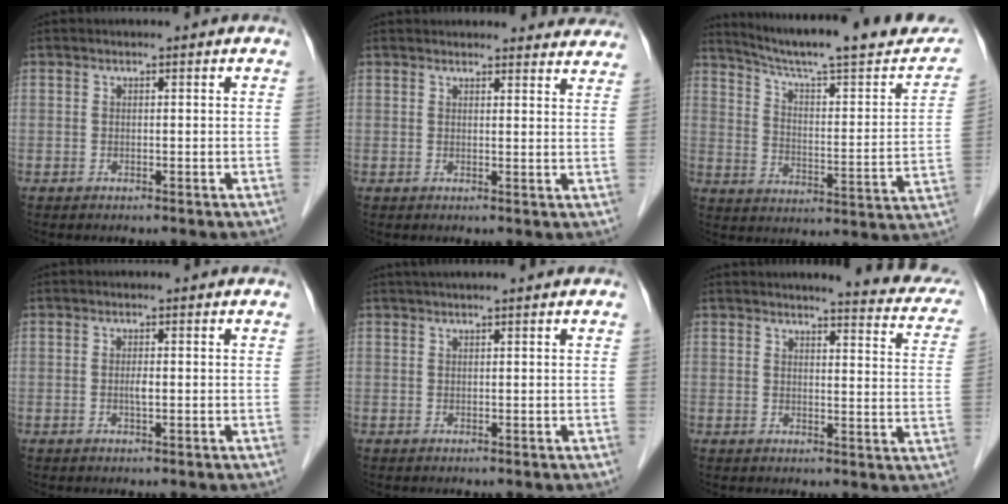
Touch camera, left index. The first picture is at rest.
{"total": 14.5, "force": [14.0, 3.0, 2.6], "torque": [0.000, 0.002, 0.142]}
{"total": 23.4, "force": [20.7, 2.9, 10.5], "torque": [-0.154, -0.026, 0.277]}
{"total": 1.1, "force": [-0.1, 0.2, 1.1], "torque": [-0.023, -0.001, -0.002]}
{"total": 3.3, "force": [2.8, -0.4, 1.8], "torque": [-0.018, 0.035, 0.046]}
{"total": 11.9, "force": [10.9, 1.4, 4.8], "torque": [-0.039, -0.040, 0.097]}